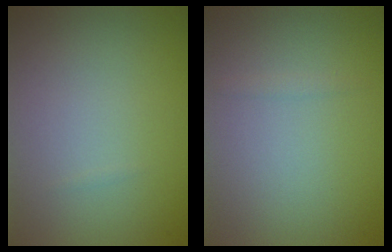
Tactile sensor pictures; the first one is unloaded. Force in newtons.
{"total": 0.5, "press": 0.5, "slide": 0.0}